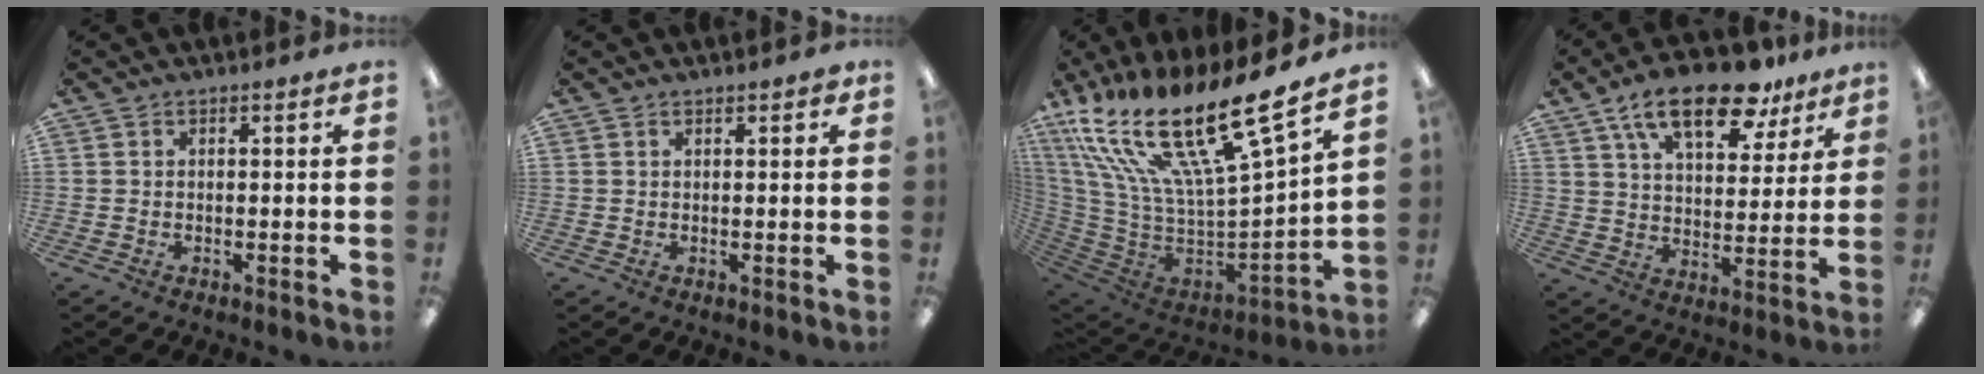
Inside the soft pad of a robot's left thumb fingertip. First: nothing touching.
{"total": 1.4, "force": [0.9, 0.5, 0.9], "torque": [-0.011, -0.001, 0.015]}
{"total": 24.7, "force": [17.2, 6.2, 16.6], "torque": [-0.285, -0.130, 0.293]}
{"total": 17.7, "force": [11.7, 7.7, 10.9], "torque": [-0.174, -0.053, 0.199]}